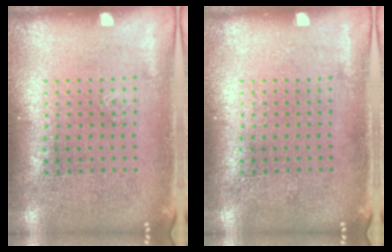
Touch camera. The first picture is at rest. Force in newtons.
{"total": 0.0}